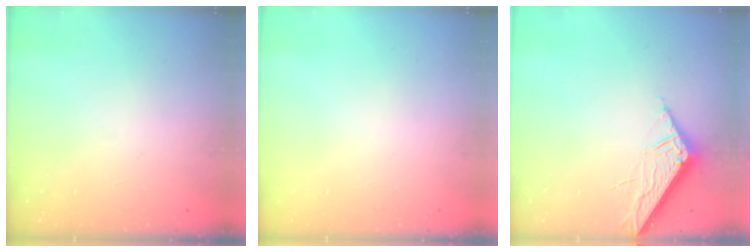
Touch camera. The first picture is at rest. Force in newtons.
{"total": 0.0}
{"total": 6.5, "press": 6.5, "slide": 0.7}